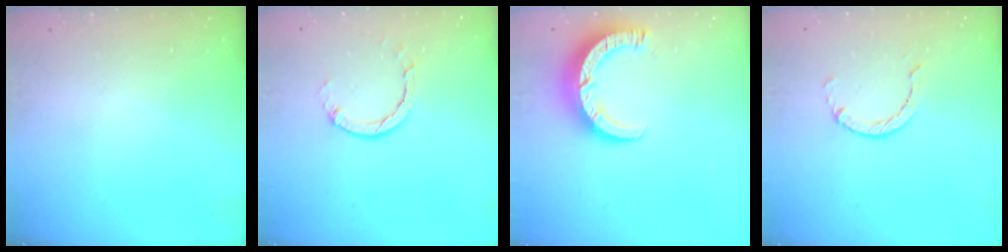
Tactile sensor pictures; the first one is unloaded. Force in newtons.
{"total": 2.7, "press": 2.7, "slide": 0.3}
{"total": 9.4, "press": 9.4, "slide": 1.0}
{"total": 1.4, "press": 1.4, "slide": 0.3}